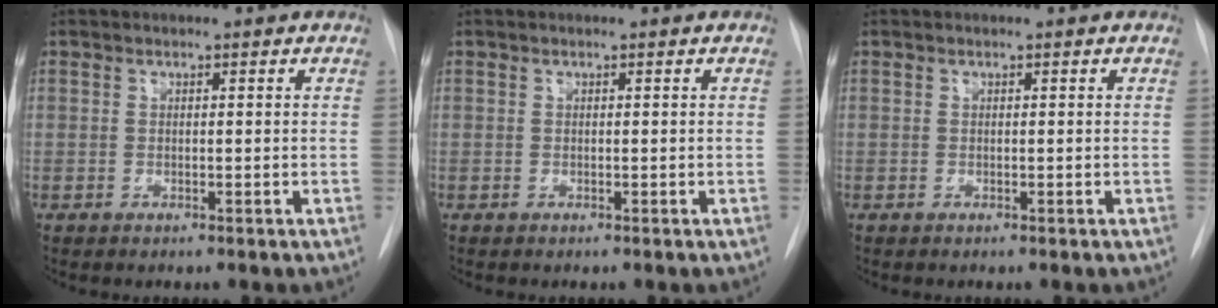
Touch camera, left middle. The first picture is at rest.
{"total": 0.0}
{"total": 0.0}